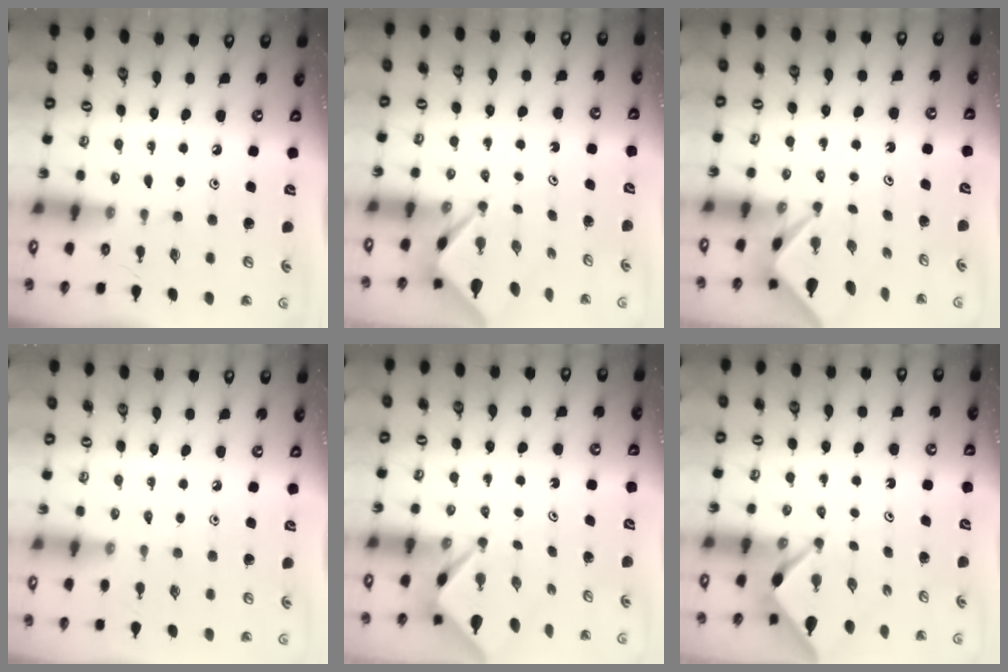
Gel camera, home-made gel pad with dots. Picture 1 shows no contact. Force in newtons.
{"total": 2.5, "press": 2.5, "slide": 0.2}
{"total": 2.1, "press": 2.1, "slide": 0.2}
{"total": 1.9, "press": 1.9, "slide": 0.4}
{"total": 2.5, "press": 2.5, "slide": 0.2}
{"total": 2.2, "press": 2.2, "slide": 0.3}